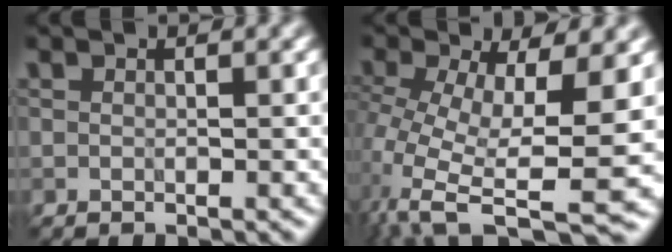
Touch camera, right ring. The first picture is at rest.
{"total": 11.7, "force": [-2.1, 4.5, 10.5], "torque": [-0.201, -0.028, -0.005]}